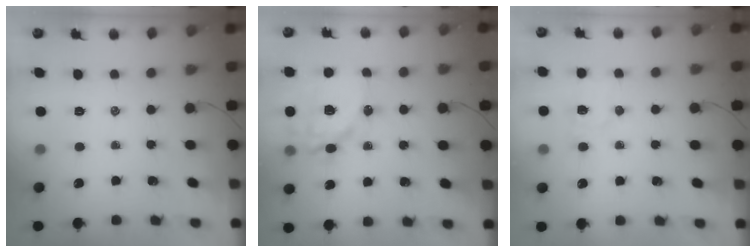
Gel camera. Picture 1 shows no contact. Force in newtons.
{"total": 14.6, "press": 14.4, "slide": 2.6}
{"total": 5.2, "press": 5.0, "slide": 1.3}